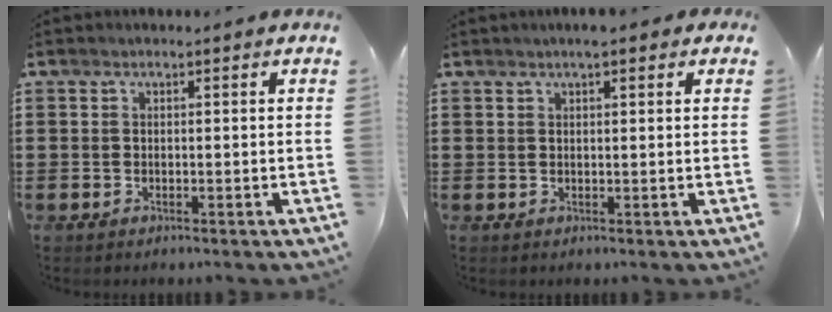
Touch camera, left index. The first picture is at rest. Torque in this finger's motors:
{"motor_torque": [1.04, -1.10, 0.68, 0.11]}